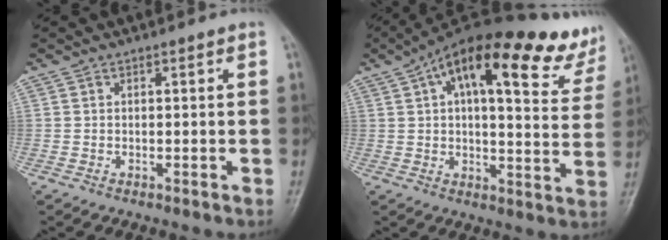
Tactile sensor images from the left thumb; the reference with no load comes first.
{"total": 26.0, "force": [15.5, 8.3, 19.1], "torque": [-0.250, -0.004, 0.205]}